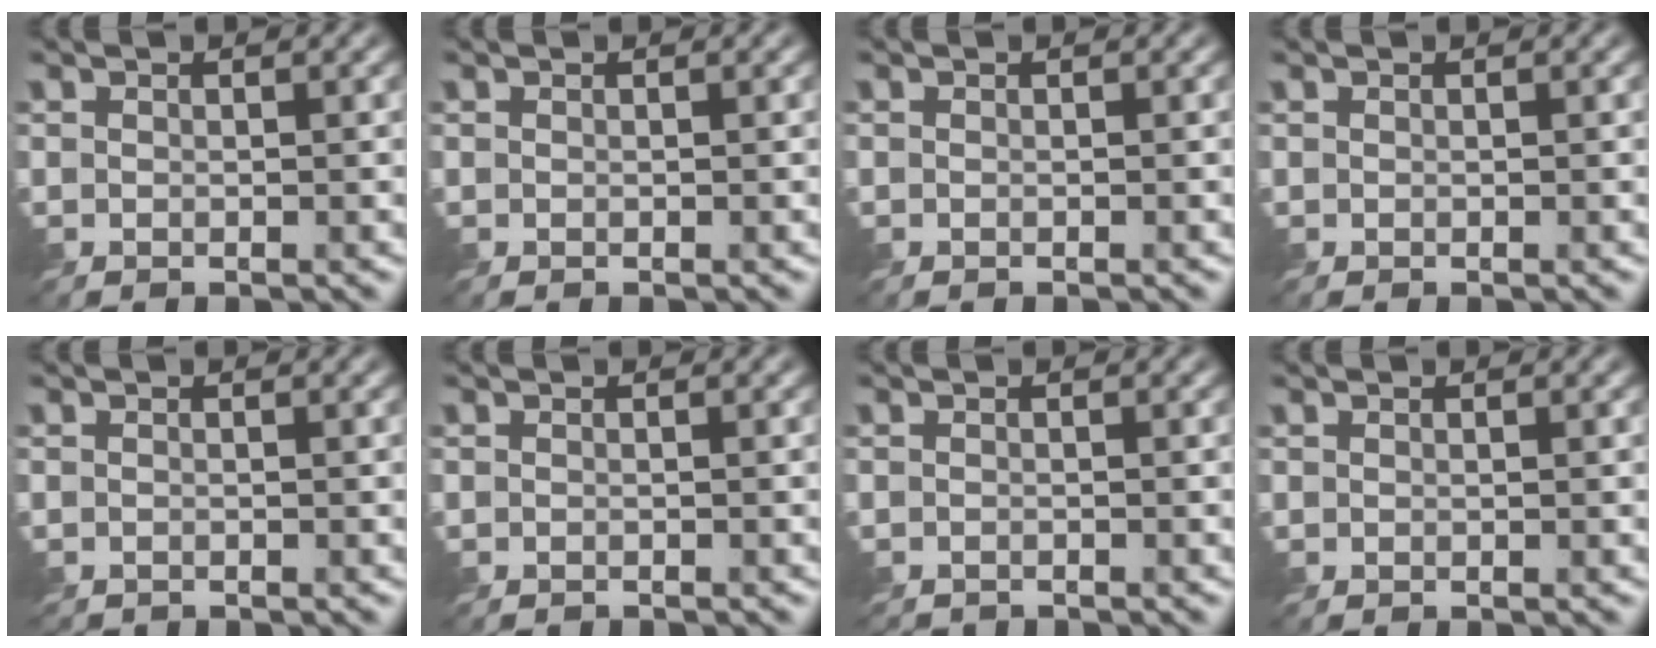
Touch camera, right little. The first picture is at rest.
{"total": 0.0}
{"total": 0.6, "force": [-0.6, 0.0, 0.0], "torque": [0.003, -0.004, -0.010]}
{"total": 0.0}
{"total": 0.9, "force": [-0.9, 0.1, -0.2], "torque": [0.003, -0.007, -0.017]}
{"total": 1.3, "force": [-1.3, 0.0, 0.0], "torque": [0.004, -0.008, -0.020]}
{"total": 1.8, "force": [-1.8, 0.1, -0.1], "torque": [0.002, -0.011, -0.030]}
{"total": 0.0}